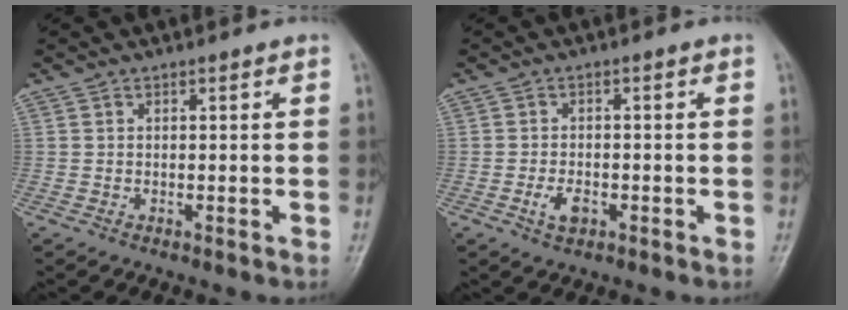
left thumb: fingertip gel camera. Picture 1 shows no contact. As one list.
[{"total": 3.3, "force": [-1.4, 1.9, 2.3], "torque": [-0.043, 0.006, -0.024]}]